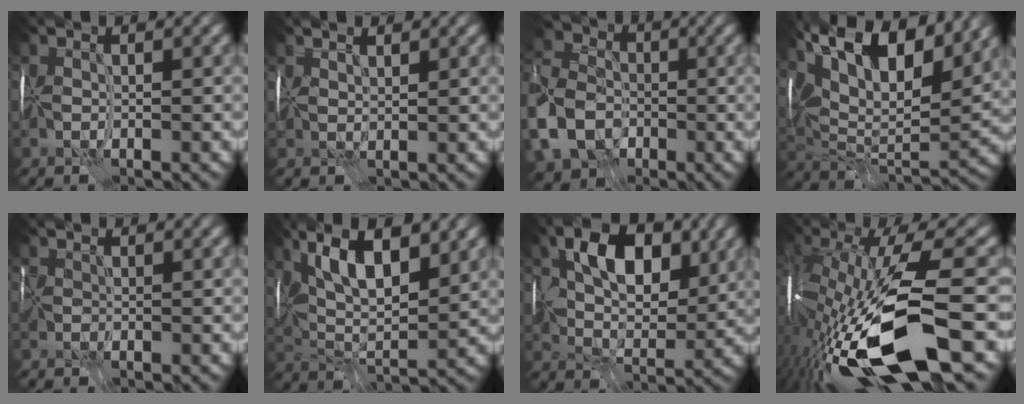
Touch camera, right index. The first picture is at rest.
{"total": 1.1, "force": [1.1, 0.2, 0.2], "torque": [-0.008, 0.002, 0.022]}
{"total": 10.3, "force": [-3.4, 8.0, 5.5], "torque": [-0.141, -0.012, -0.082]}
{"total": 16.7, "force": [8.8, 7.4, 12.1], "torque": [-0.214, 0.044, 0.143]}
{"total": 1.8, "force": [-0.4, 1.4, 1.0], "torque": [-0.032, -0.006, -0.008]}
{"total": 9.4, "force": [4.0, 3.7, 7.6], "torque": [-0.137, 0.003, 0.070]}
{"total": 8.0, "force": [2.7, 5.0, 5.6], "torque": [-0.081, -0.002, 0.044]}
{"total": 13.8, "force": [-5.6, 3.8, 12.0], "torque": [-0.238, -0.015, -0.096]}